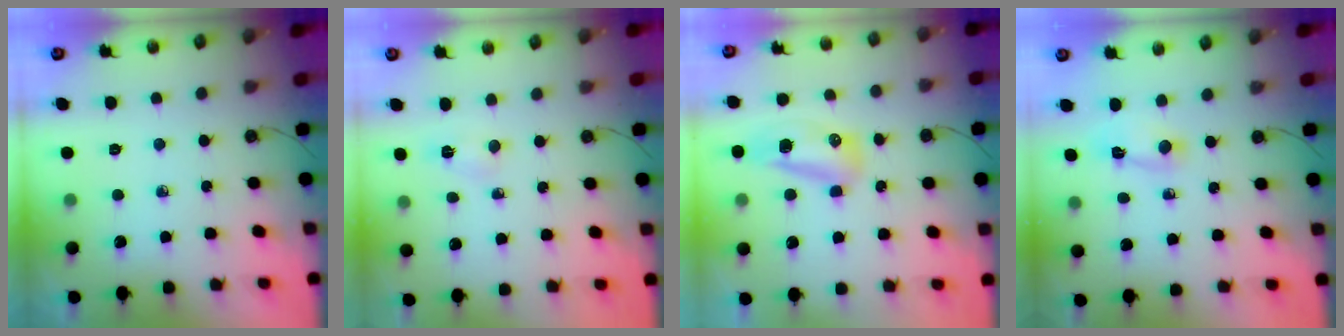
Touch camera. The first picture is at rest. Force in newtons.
{"total": 3.2, "press": 3.2, "slide": 0.5}
{"total": 12.0, "press": 9.9, "slide": 6.8}
{"total": 2.3, "press": 2.3, "slide": 0.3}